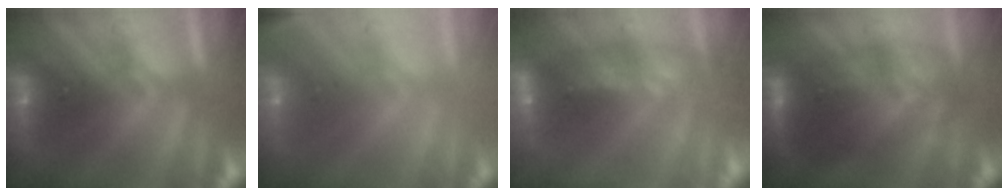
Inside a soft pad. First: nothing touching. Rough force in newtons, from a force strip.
{"total": 2.4}
{"total": 10.6}
{"total": 3.6}